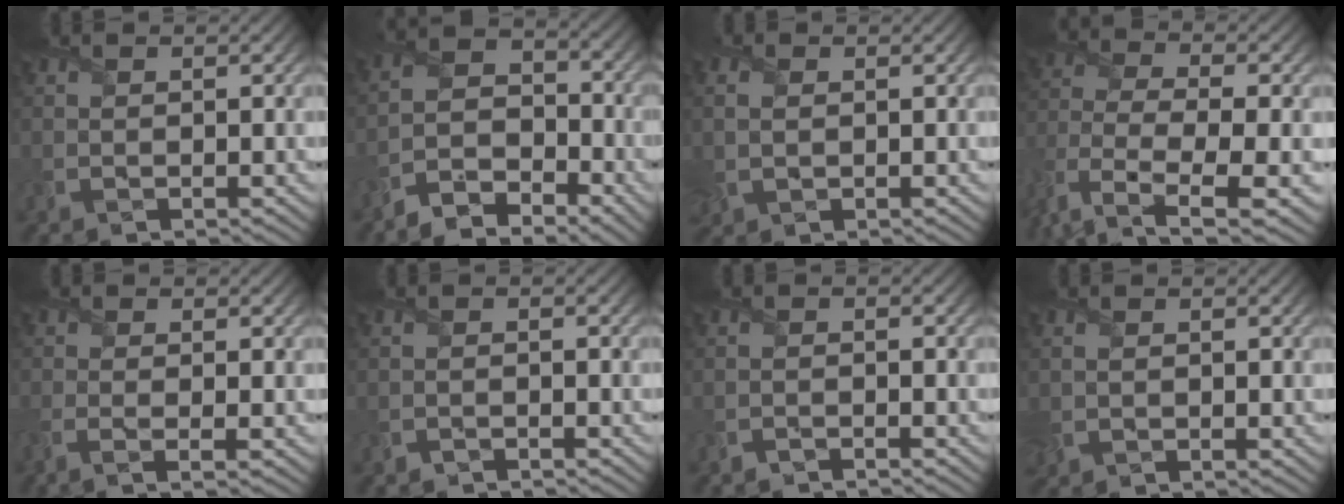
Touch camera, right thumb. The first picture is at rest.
{"total": 7.0, "force": [-5.4, 3.2, 3.2], "torque": [-0.061, -0.001, -0.117]}
{"total": 2.8, "force": [0.4, 2.2, 1.8], "torque": [-0.059, 0.004, 0.012]}
{"total": 9.2, "force": [-4.7, 4.5, 6.4], "torque": [-0.166, -0.022, -0.094]}
{"total": 2.4, "force": [-1.1, 0.2, 2.2], "torque": [-0.059, 0.000, -0.028]}
{"total": 1.2, "force": [-1.1, -0.1, -0.3], "torque": [0.008, 0.001, -0.024]}
{"total": 1.4, "force": [-1.3, -0.4, -0.3], "torque": [0.004, 0.002, -0.031]}
{"total": 1.5, "force": [-0.1, 1.2, 0.9], "torque": [-0.030, 0.000, 0.001]}